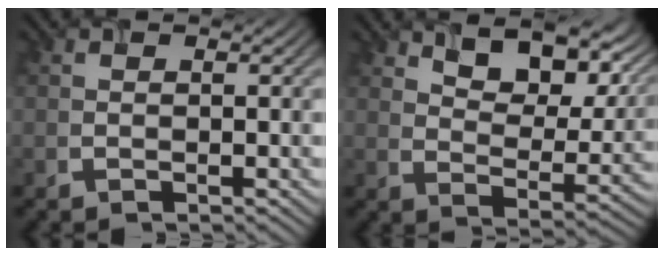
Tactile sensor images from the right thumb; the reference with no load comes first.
{"total": 11.5, "force": [7.5, 4.8, 7.3], "torque": [-0.133, -0.003, 0.133]}